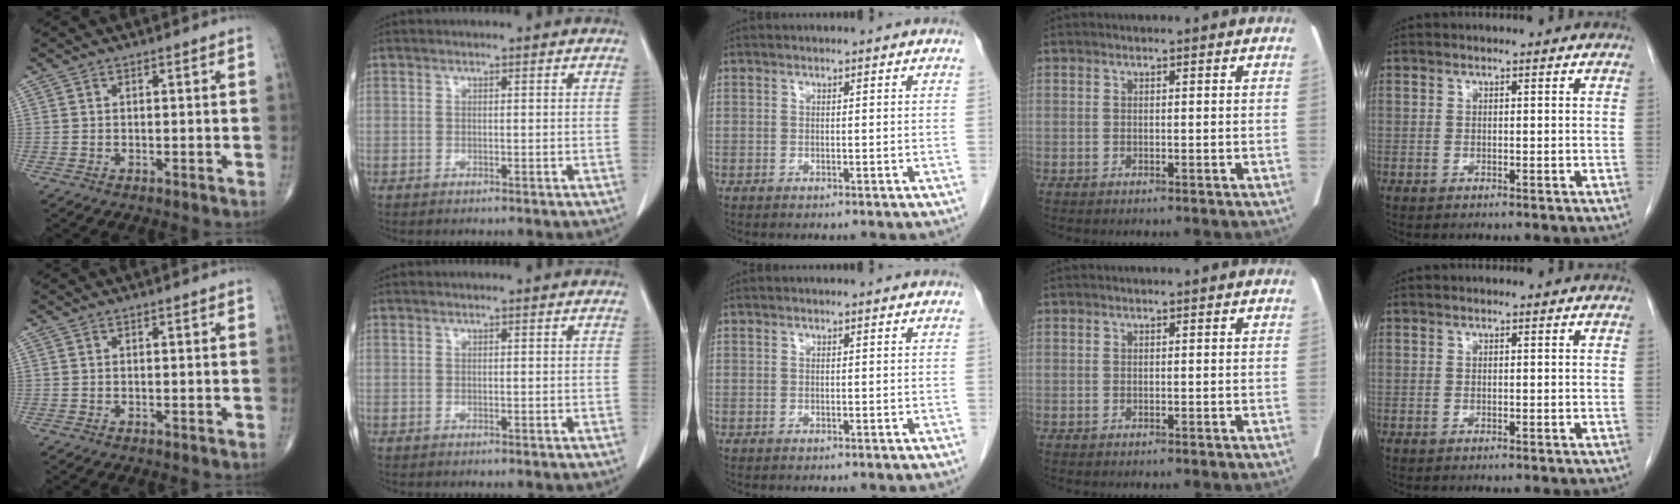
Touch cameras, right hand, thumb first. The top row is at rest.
{}